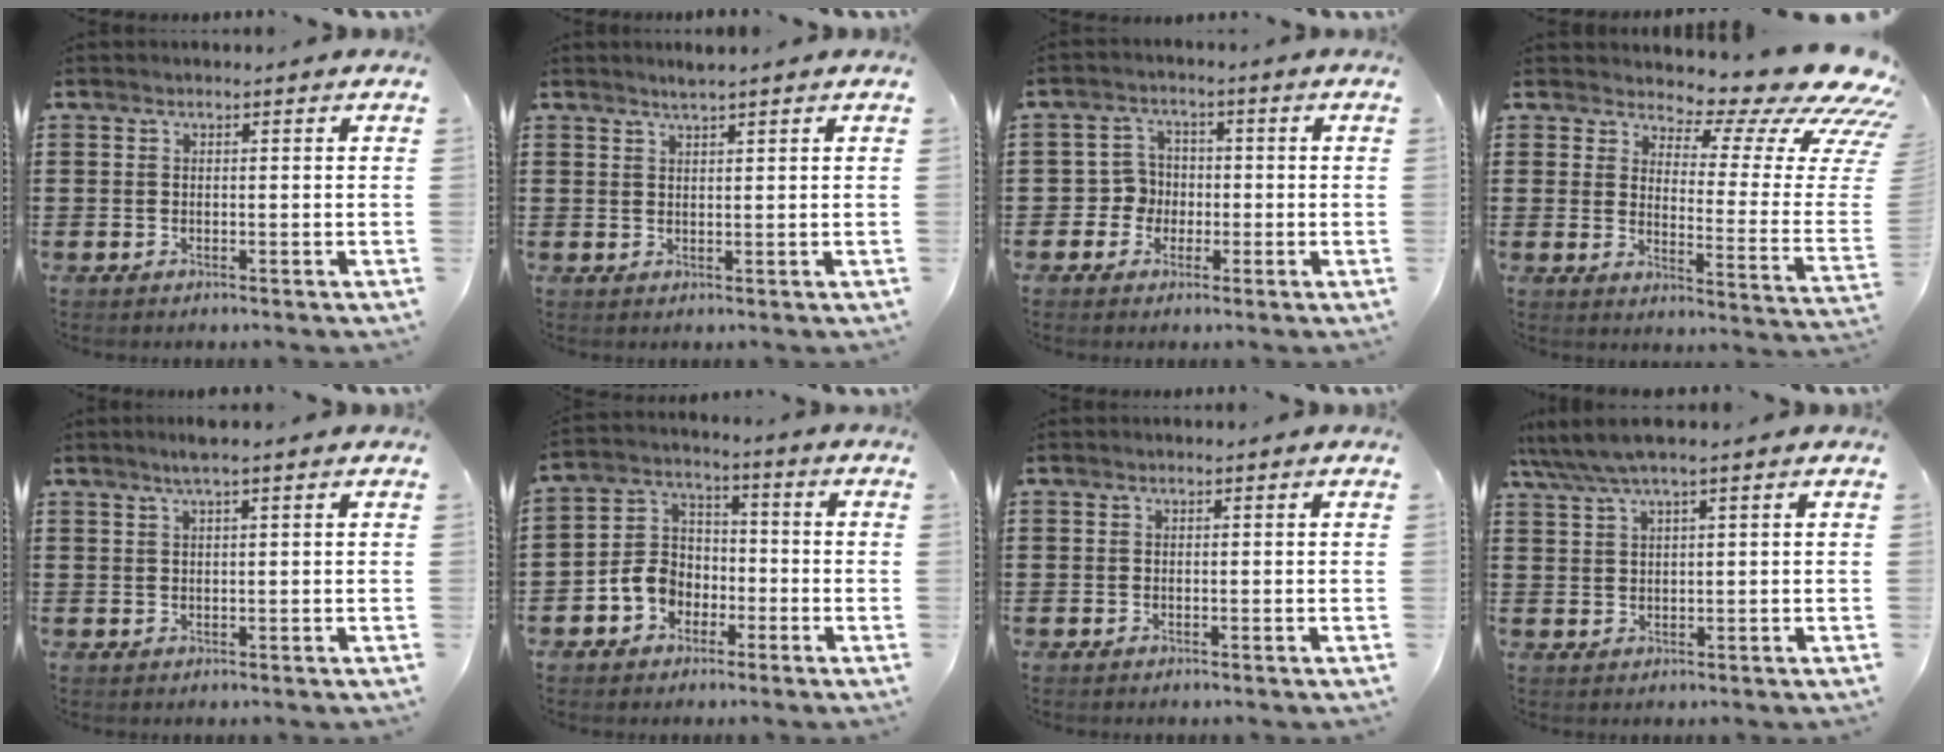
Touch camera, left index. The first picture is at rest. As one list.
[{"total": 1.9, "force": [1.6, -0.1, 0.9], "torque": [-0.019, 0.000, 0.030]}, {"total": 4.2, "force": [-1.1, 4.0, 0.9], "torque": [-0.033, 0.010, -0.025]}, {"total": 9.6, "force": [7.0, 3.1, 5.8], "torque": [-0.090, -0.059, 0.116]}, {"total": 2.3, "force": [1.5, -0.1, 1.7], "torque": [-0.035, 0.001, 0.026]}, {"total": 6.6, "force": [-2.8, 5.6, 2.3], "torque": [-0.073, 0.015, -0.059]}, {"total": 0.0}, {"total": 3.3, "force": [2.2, 0.2, 2.5], "torque": [-0.054, 0.000, 0.038]}]